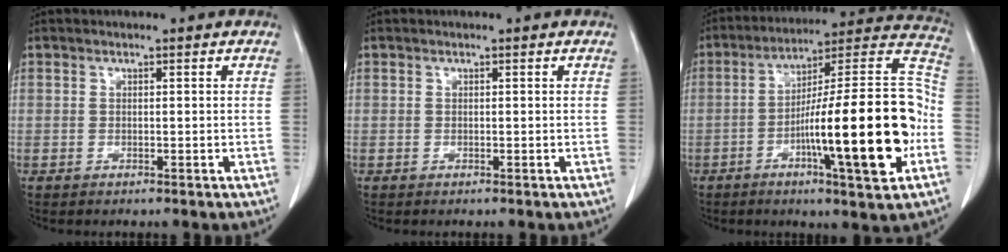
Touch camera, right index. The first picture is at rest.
{"total": 0.0}
{"total": 22.8, "force": [-6.2, 1.8, 21.8], "torque": [-0.299, 0.012, -0.093]}